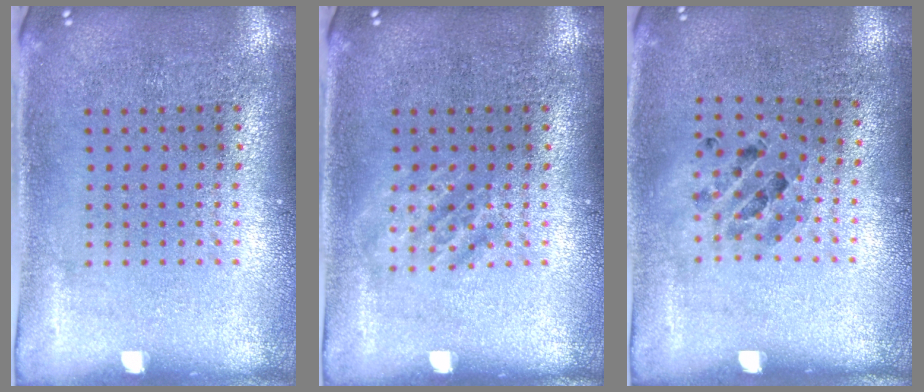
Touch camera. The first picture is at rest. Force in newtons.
{"total": 1.4, "press": 1.4, "slide": 0.2}
{"total": 0.8, "press": 0.8, "slide": 0.0}